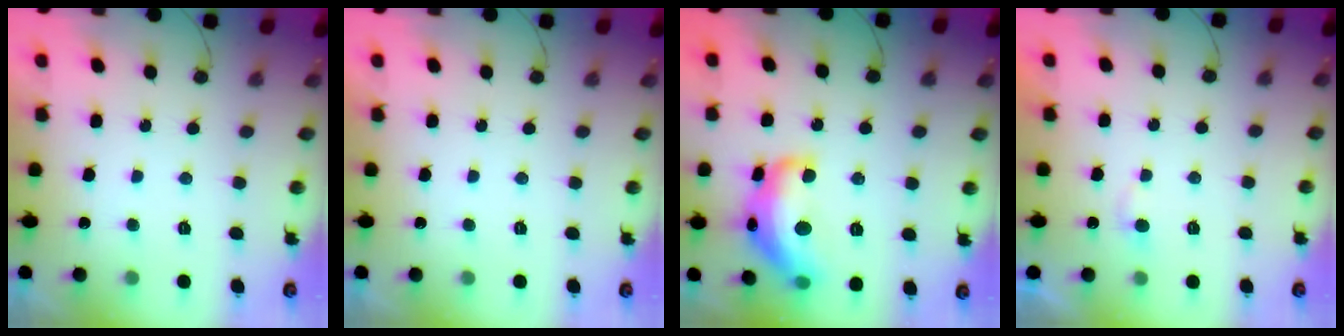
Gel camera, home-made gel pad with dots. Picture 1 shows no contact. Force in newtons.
{"total": 0.0}
{"total": 18.0, "press": 17.9, "slide": 1.0}
{"total": 2.8, "press": 2.8, "slide": 0.3}